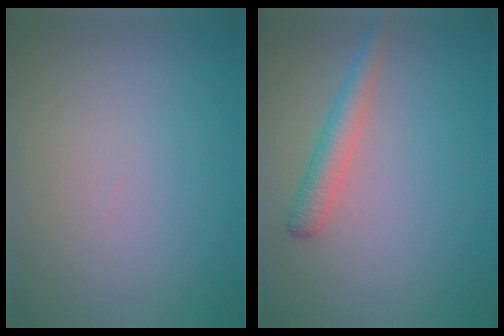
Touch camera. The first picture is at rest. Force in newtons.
{"total": 2.6, "press": 2.6, "slide": 0.0}